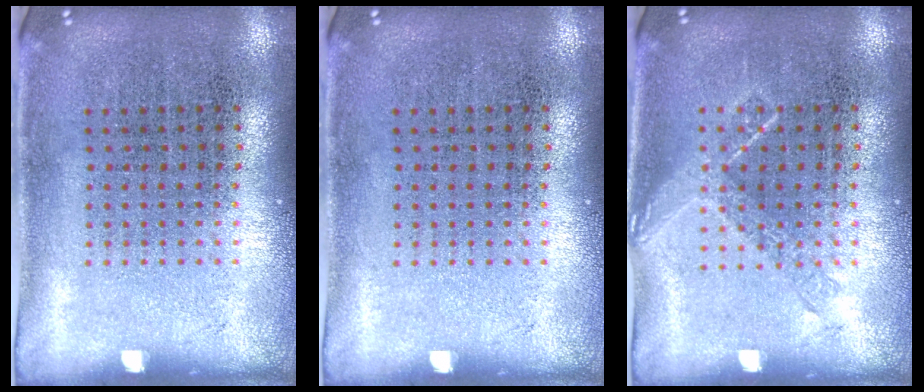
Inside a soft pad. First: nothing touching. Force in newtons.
{"total": 0.0}
{"total": 1.0, "press": 0.9, "slide": 0.3}